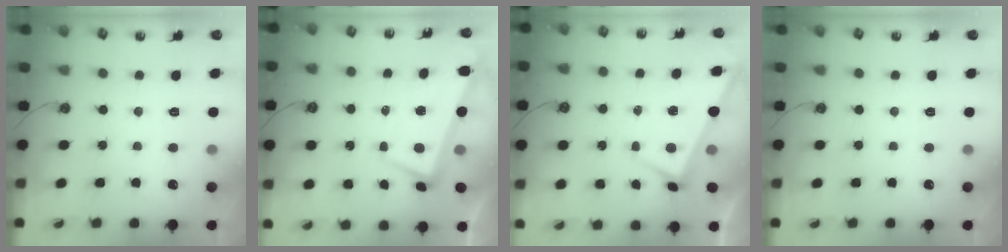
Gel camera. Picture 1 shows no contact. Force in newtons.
{"total": 2.3, "press": 1.4, "slide": 1.8}
{"total": 2.8, "press": 2.8, "slide": 0.1}
{"total": 0.0}